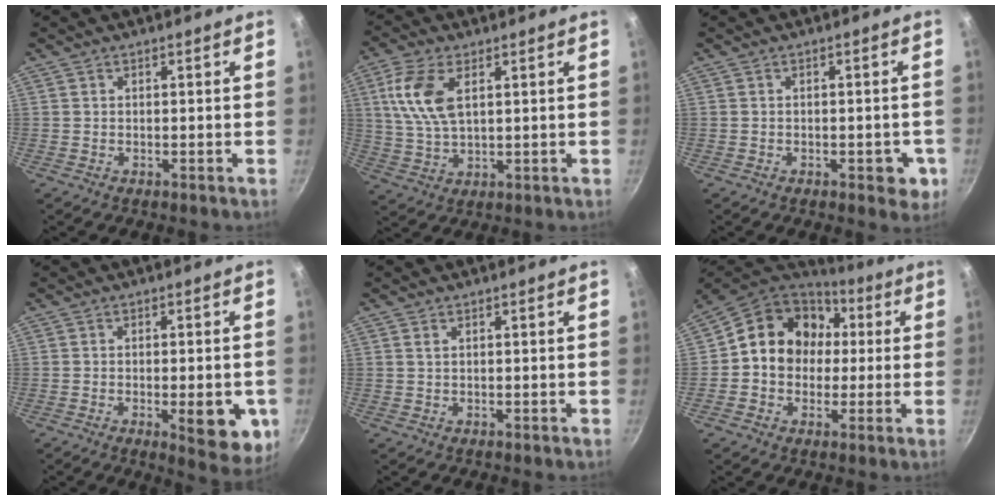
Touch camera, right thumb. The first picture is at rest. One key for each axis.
{"total": 10.2, "fx": 3.1, "fy": 5.3, "fz": 8.2, "tx": -0.166, "ty": -0.002, "tz": 0.065}
{"total": 4.7, "fx": -1.5, "fy": 2.5, "fz": 3.7, "tx": -0.026, "ty": 0.006, "tz": -0.018}
{"total": 10.4, "fx": -2.7, "fy": 3.8, "fz": 9.3, "tx": -0.090, "ty": 0.000, "tz": -0.030}
{"total": 0.7, "fx": 0.3, "fy": 0.4, "fz": 0.5, "tx": -0.011, "ty": 0.002, "tz": 0.007}
{"total": 15.9, "fx": 1.7, "fy": 13.5, "fz": 8.2, "tx": -0.104, "ty": 0.035, "tz": 0.013}